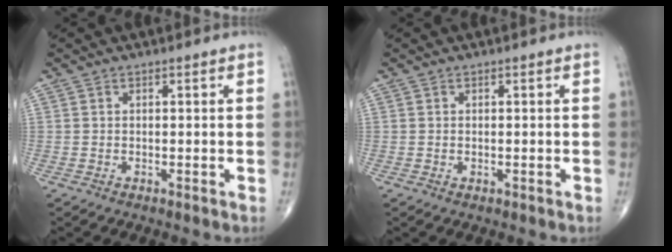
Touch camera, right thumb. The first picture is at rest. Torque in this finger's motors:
{"motor_torque": [-0.31, -0.05, -0.30, -0.20, -0.02]}